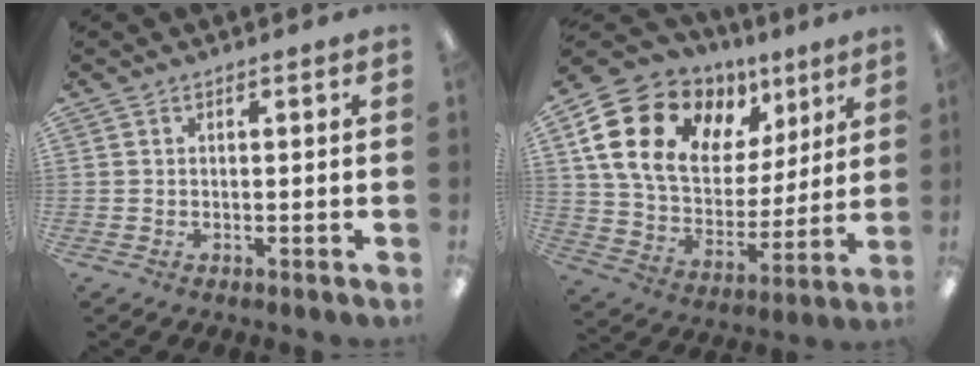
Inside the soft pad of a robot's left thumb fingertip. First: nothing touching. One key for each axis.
{"total": 20.4, "fx": 9.5, "fy": 14.1, "fz": 11.2, "tx": -0.199, "ty": -0.035, "tz": 0.175}